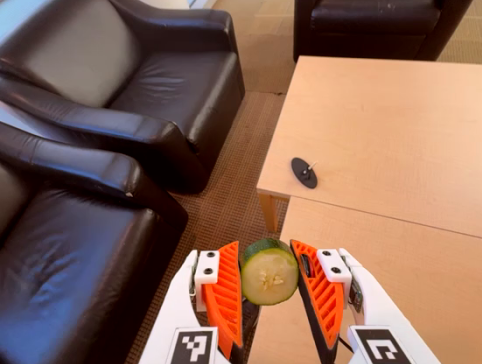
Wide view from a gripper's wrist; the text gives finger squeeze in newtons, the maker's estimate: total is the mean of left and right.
{"total": 11.5, "left": 10.6, "right": 12.5}